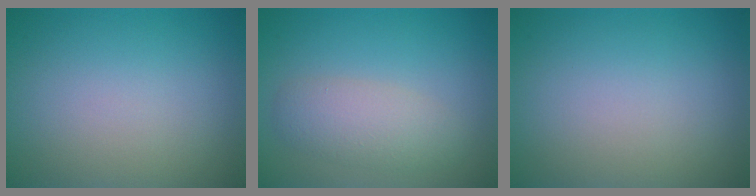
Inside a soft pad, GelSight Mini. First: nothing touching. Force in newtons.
{"total": 3.2, "press": 3.2, "slide": 0.1}
{"total": 0.0}